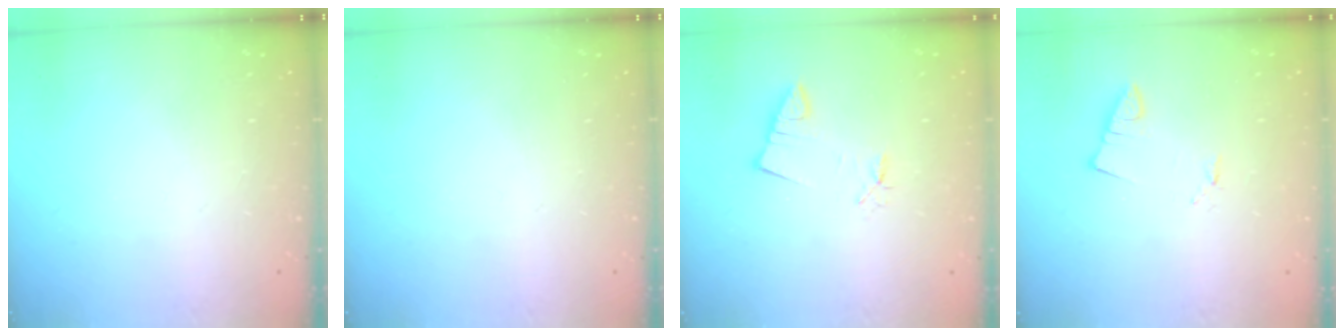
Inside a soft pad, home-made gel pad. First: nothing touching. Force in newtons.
{"total": 0.0}
{"total": 1.8, "press": 1.8, "slide": 0.1}
{"total": 1.3, "press": 1.3, "slide": 0.1}